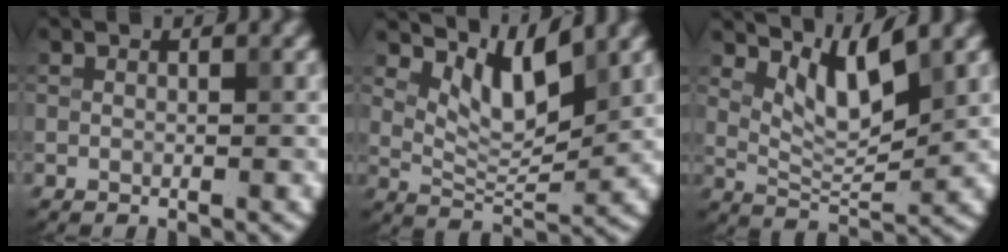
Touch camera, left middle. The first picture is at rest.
{"total": 5.0, "force": [2.9, 1.9, 3.6], "torque": [-0.071, -0.013, 0.053]}
{"total": 4.6, "force": [2.6, 1.4, 3.6], "torque": [-0.072, -0.012, 0.051]}